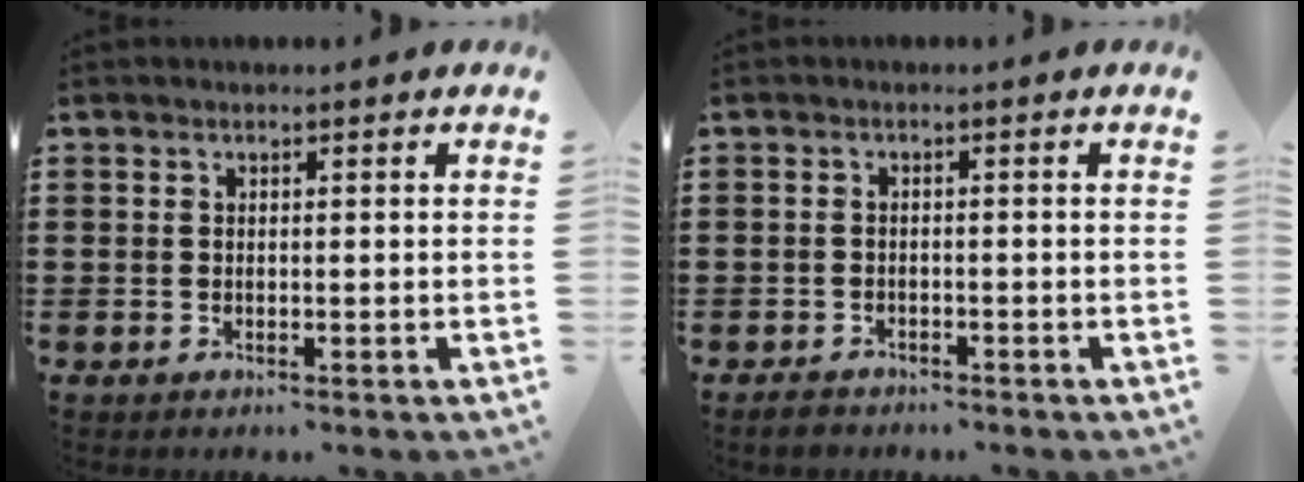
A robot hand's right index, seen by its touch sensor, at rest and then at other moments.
{"total": 1.4, "force": [-1.3, 0.5, 0.1], "torque": [-0.005, 0.003, -0.028]}